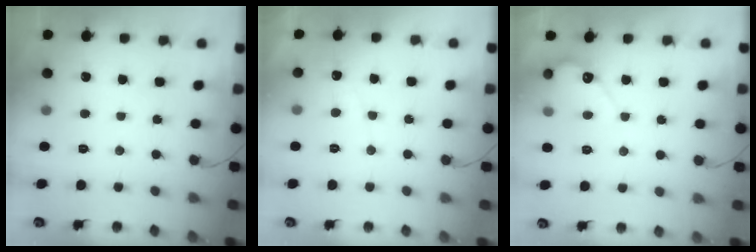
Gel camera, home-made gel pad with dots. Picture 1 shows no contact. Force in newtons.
{"total": 2.7, "press": 2.7, "slide": 0.2}
{"total": 4.7, "press": 4.7, "slide": 0.4}